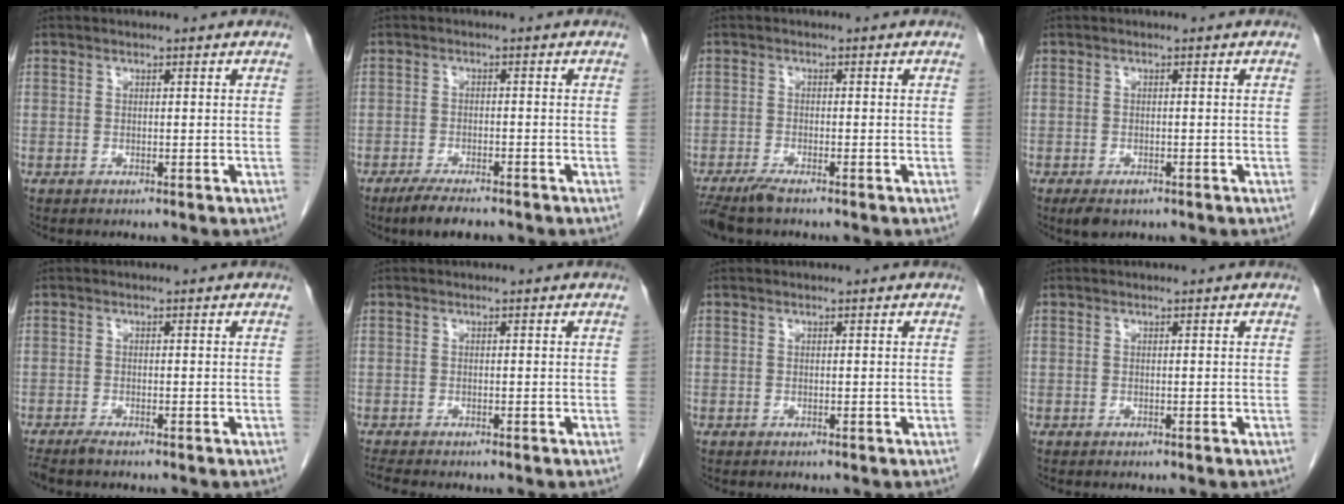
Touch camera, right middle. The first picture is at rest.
{"total": 4.8, "force": [-3.8, 1.0, 2.8], "torque": [-0.052, -0.008, -0.064]}
{"total": 4.0, "force": [-3.2, 0.4, 2.4], "torque": [-0.045, -0.010, -0.058]}
{"total": 2.6, "force": [-1.6, 1.2, 1.6], "torque": [-0.031, -0.004, -0.019]}
{"total": 1.6, "force": [-1.4, -0.1, 0.8], "torque": [-0.021, -0.006, -0.027]}
{"total": 1.5, "force": [-1.4, -0.2, 0.4], "torque": [-0.017, -0.007, -0.028]}
{"total": 0.0}
{"total": 0.0}